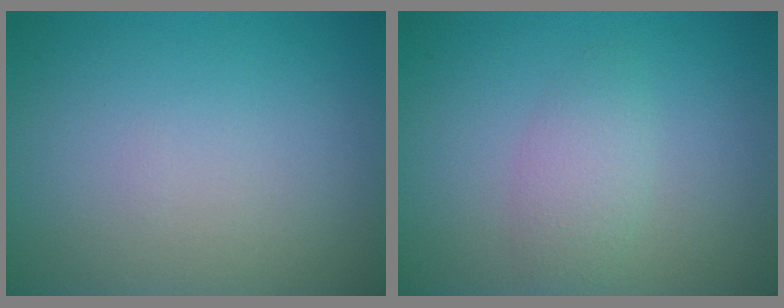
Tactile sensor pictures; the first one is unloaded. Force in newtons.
{"total": 2.2, "press": 2.2, "slide": 0.1}